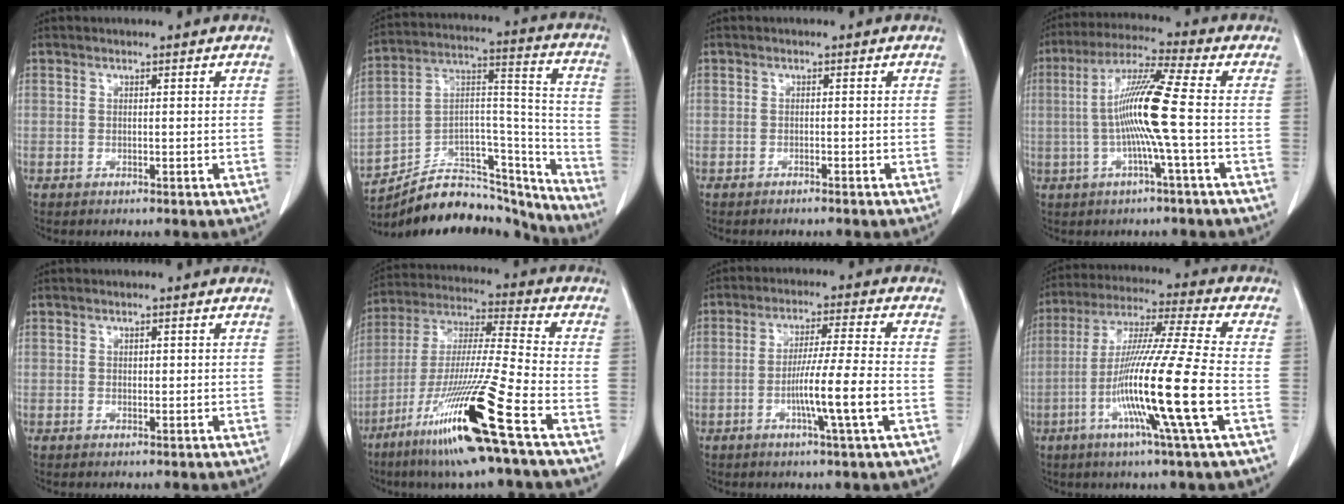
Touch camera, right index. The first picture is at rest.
{"total": 22.0, "force": [-20.2, 6.3, 5.9], "torque": [-0.100, 0.053, -0.317]}
{"total": 0.9, "force": [-0.8, -0.1, 0.4], "torque": [-0.009, 0.000, -0.012]}
{"total": 10.6, "force": [-1.0, -1.3, 10.5], "torque": [-0.206, 0.008, -0.023]}
{"total": 0.6, "force": [0.2, 0.4, 0.5], "torque": [-0.003, 0.000, 0.002]}
{"total": 18.9, "force": [-10.1, -1.3, 15.9], "torque": [-0.337, -0.049, -0.192]}
{"total": 9.0, "force": [-2.7, -1.3, 8.5], "torque": [-0.151, -0.008, -0.051]}
{"total": 16.8, "force": [-4.8, -2.0, 16.0], "torque": [-0.308, -0.020, -0.100]}